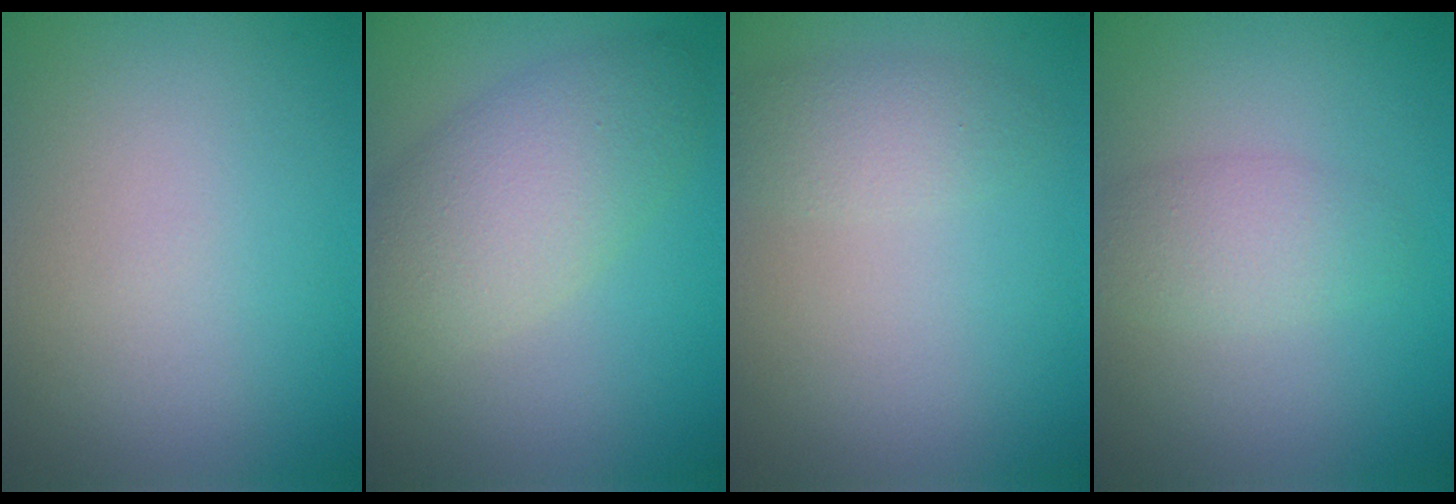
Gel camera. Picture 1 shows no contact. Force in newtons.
{"total": 5.4, "press": 5.4, "slide": 0.3}
{"total": 2.0, "press": 2.0, "slide": 0.1}
{"total": 2.5, "press": 2.5, "slide": 0.0}